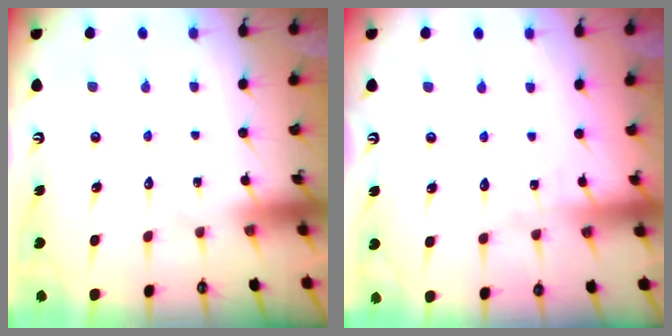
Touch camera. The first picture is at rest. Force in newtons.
{"total": 2.3, "press": 2.3, "slide": 0.2}